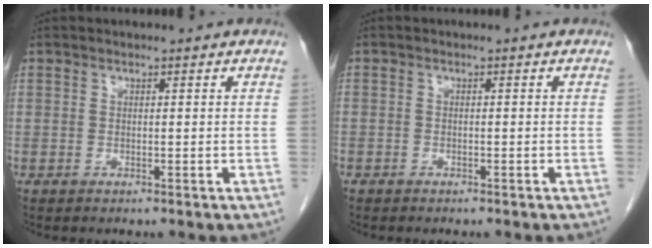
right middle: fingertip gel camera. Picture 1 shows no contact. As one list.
[{"total": 0.8, "force": [-0.6, 0.5, 0.1], "torque": [-0.007, 0.002, -0.011]}]